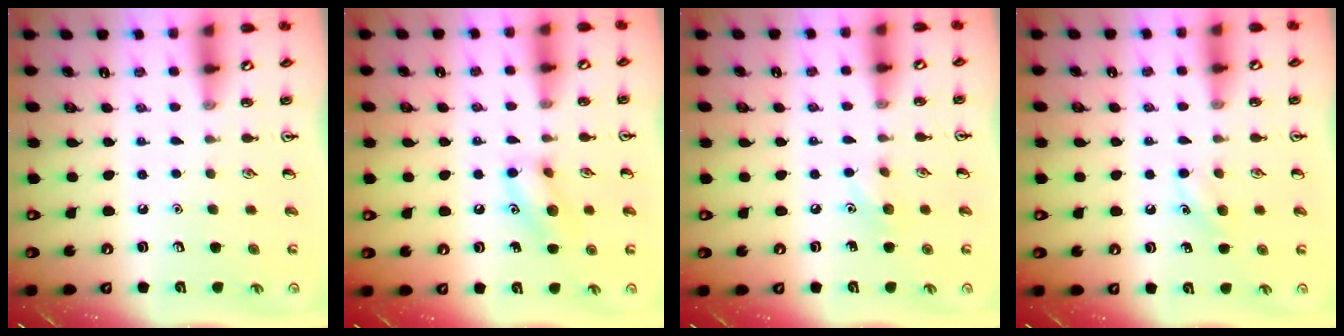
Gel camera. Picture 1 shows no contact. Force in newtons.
{"total": 9.6, "press": 9.6, "slide": 1.1}
{"total": 6.4, "press": 6.1, "slide": 2.1}
{"total": 5.8, "press": 5.7, "slide": 1.4}